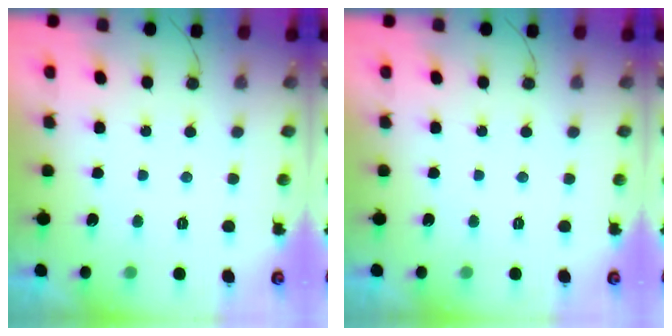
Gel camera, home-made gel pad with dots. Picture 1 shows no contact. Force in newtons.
{"total": 0.0}